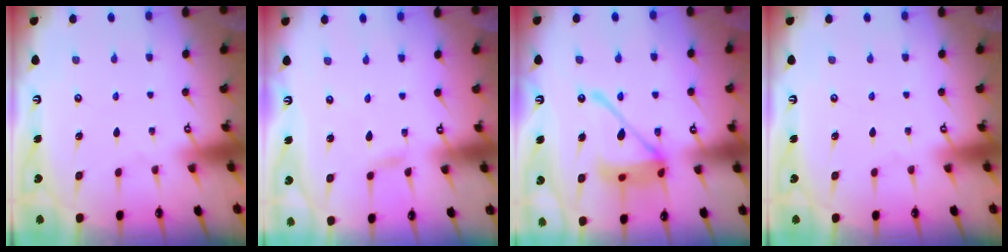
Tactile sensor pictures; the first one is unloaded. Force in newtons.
{"total": 1.4, "press": 1.4, "slide": 0.1}
{"total": 16.6, "press": 16.5, "slide": 1.8}
{"total": 0.0}